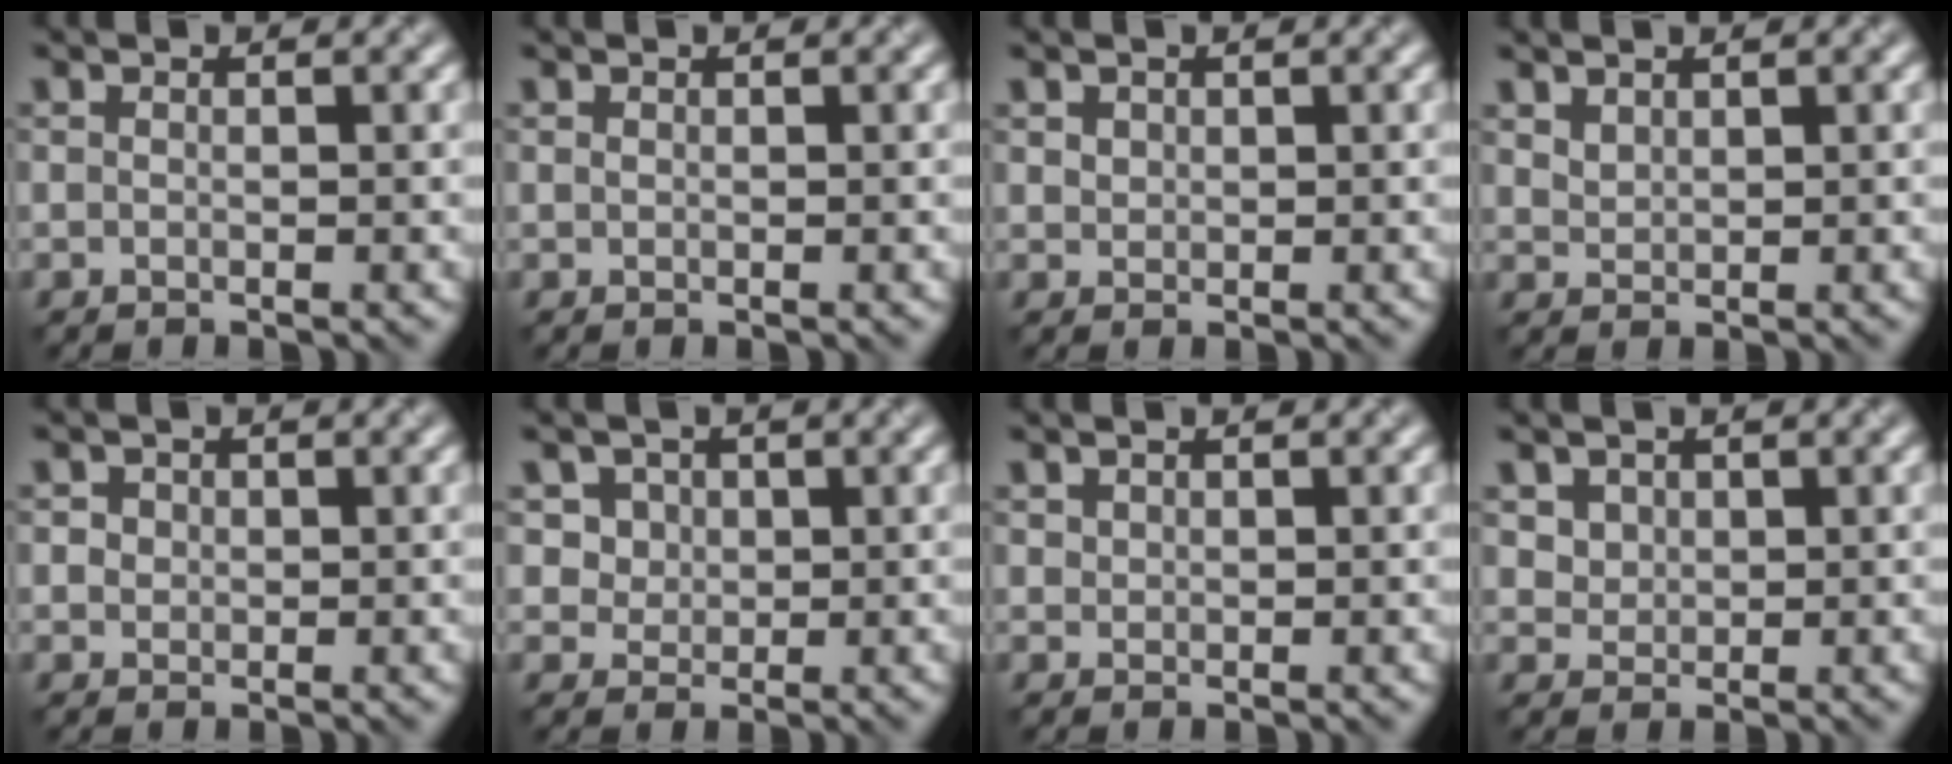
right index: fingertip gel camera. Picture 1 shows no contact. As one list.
[{"total": 0.0}, {"total": 0.9, "force": [0.6, 0.7, 0.2], "torque": [-0.003, -0.002, 0.015]}, {"total": 1.3, "force": [1.1, 0.6, 0.4], "torque": [-0.013, 0.000, 0.026]}, {"total": 1.4, "force": [0.5, 1.2, 0.4], "torque": [-0.006, 0.002, 0.014]}, {"total": 4.6, "force": [2.2, 3.7, 1.8], "torque": [-0.035, 0.003, 0.036]}, {"total": 0.7, "force": [0.6, 0.4, 0.1], "torque": [-0.001, -0.001, 0.016]}, {"total": 3.1, "force": [1.8, 2.2, 1.3], "torque": [-0.046, -0.001, 0.050]}]